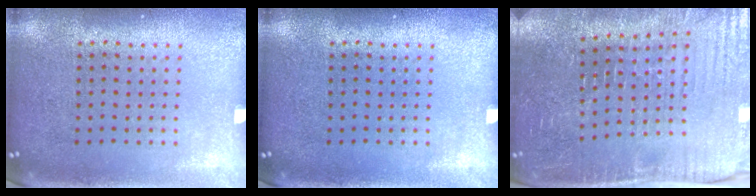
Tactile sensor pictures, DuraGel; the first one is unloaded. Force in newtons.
{"total": 0.0}
{"total": 4.4, "press": 4.4, "slide": 0.5}